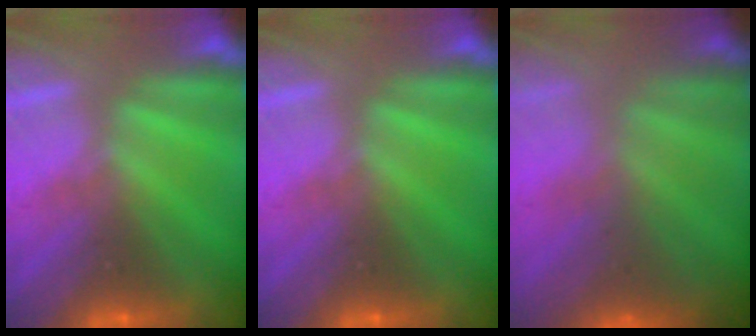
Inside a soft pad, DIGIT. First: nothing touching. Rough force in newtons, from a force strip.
{"total": 0.0}
{"total": 3.5}